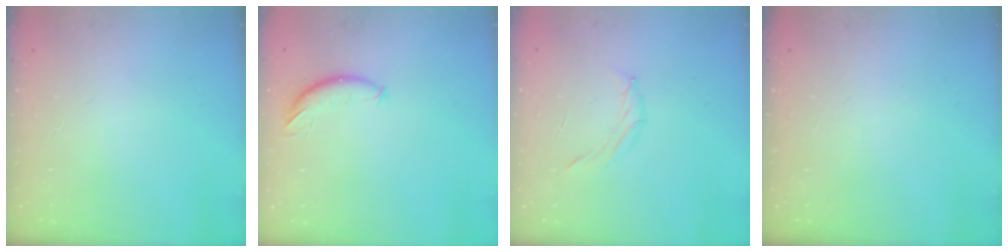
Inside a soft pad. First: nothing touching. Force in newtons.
{"total": 7.5, "press": 7.5, "slide": 0.6}
{"total": 4.2, "press": 4.0, "slide": 1.2}
{"total": 0.0}